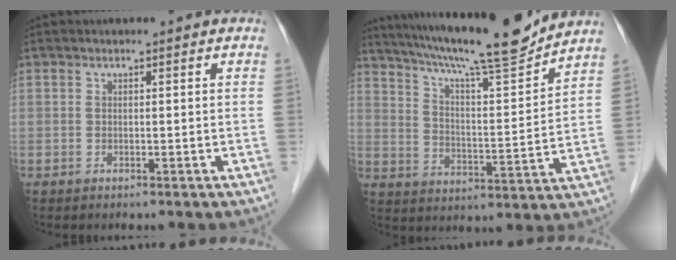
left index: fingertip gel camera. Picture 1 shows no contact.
{"total": 17.9, "force": [15.9, 0.1, 8.3], "torque": [-0.142, -0.005, 0.243]}